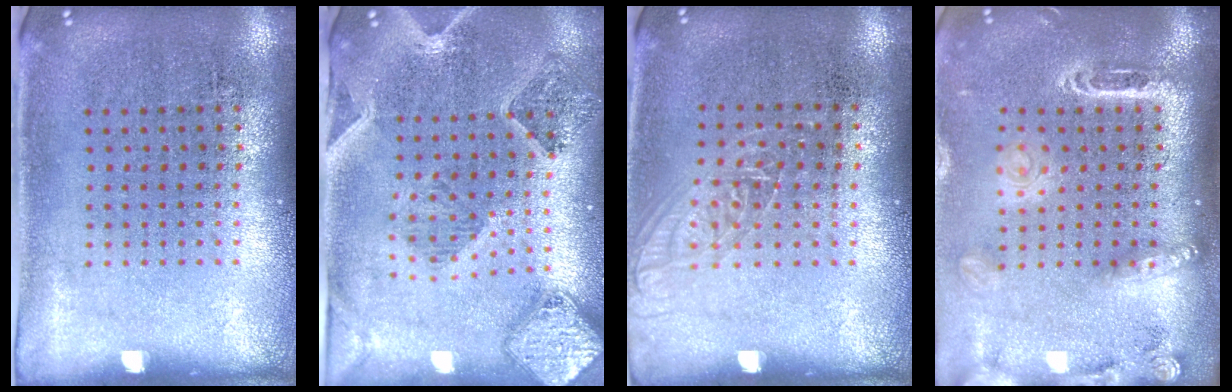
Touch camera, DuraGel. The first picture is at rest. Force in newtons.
{"total": 1.6, "press": 1.5, "slide": 0.3}
{"total": 1.1, "press": 1.1, "slide": 0.4}
{"total": 2.4, "press": 1.9, "slide": 1.5}